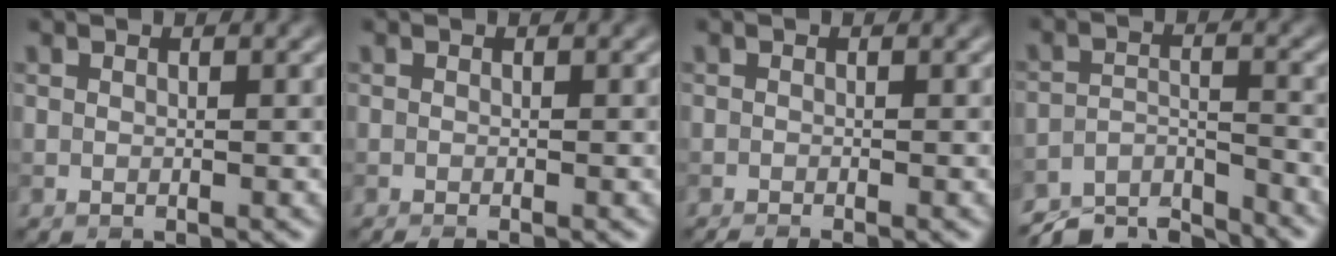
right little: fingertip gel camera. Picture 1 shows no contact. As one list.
[{"total": 0.8, "force": [-0.6, 0.1, 0.5], "torque": [-0.003, -0.004, -0.012]}, {"total": 1.4, "force": [-1.1, 0.2, 1.0], "torque": [-0.004, -0.005, -0.020]}, {"total": 6.5, "force": [-6.1, 1.3, 1.8], "torque": [-0.035, -0.013, -0.109]}]